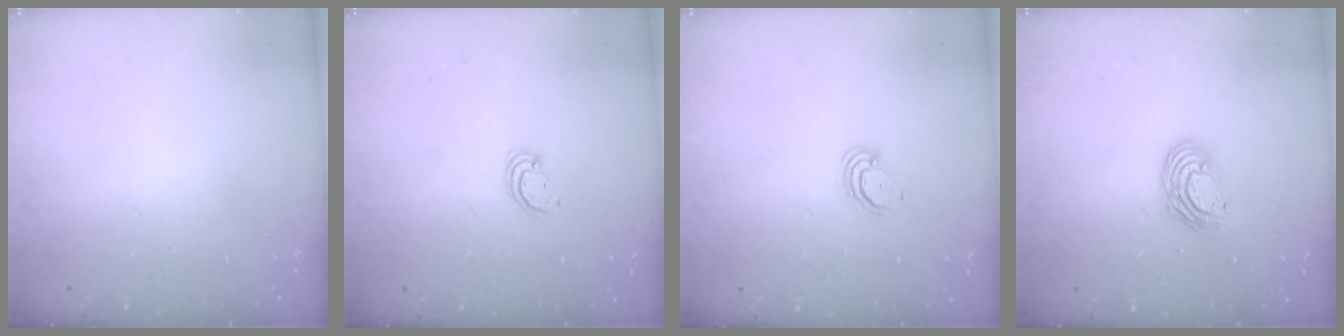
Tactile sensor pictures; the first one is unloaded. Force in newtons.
{"total": 2.5, "press": 2.5, "slide": 0.2}
{"total": 3.2, "press": 3.2, "slide": 0.2}
{"total": 9.5, "press": 9.4, "slide": 1.7}